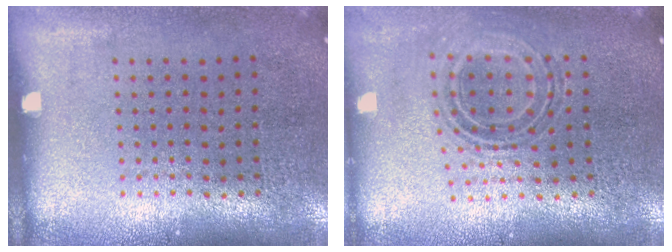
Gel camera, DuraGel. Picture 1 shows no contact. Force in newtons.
{"total": 0.7, "press": 0.7, "slide": 0.2}